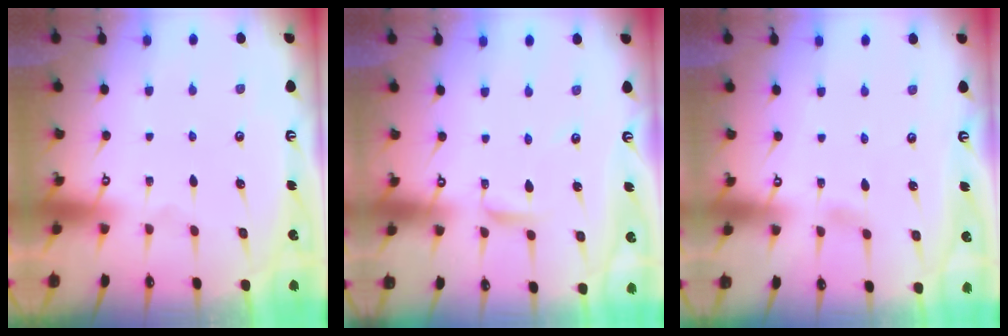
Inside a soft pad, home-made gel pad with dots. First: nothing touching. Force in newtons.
{"total": 2.7, "press": 2.7, "slide": 0.2}
{"total": 3.8, "press": 3.8, "slide": 0.4}